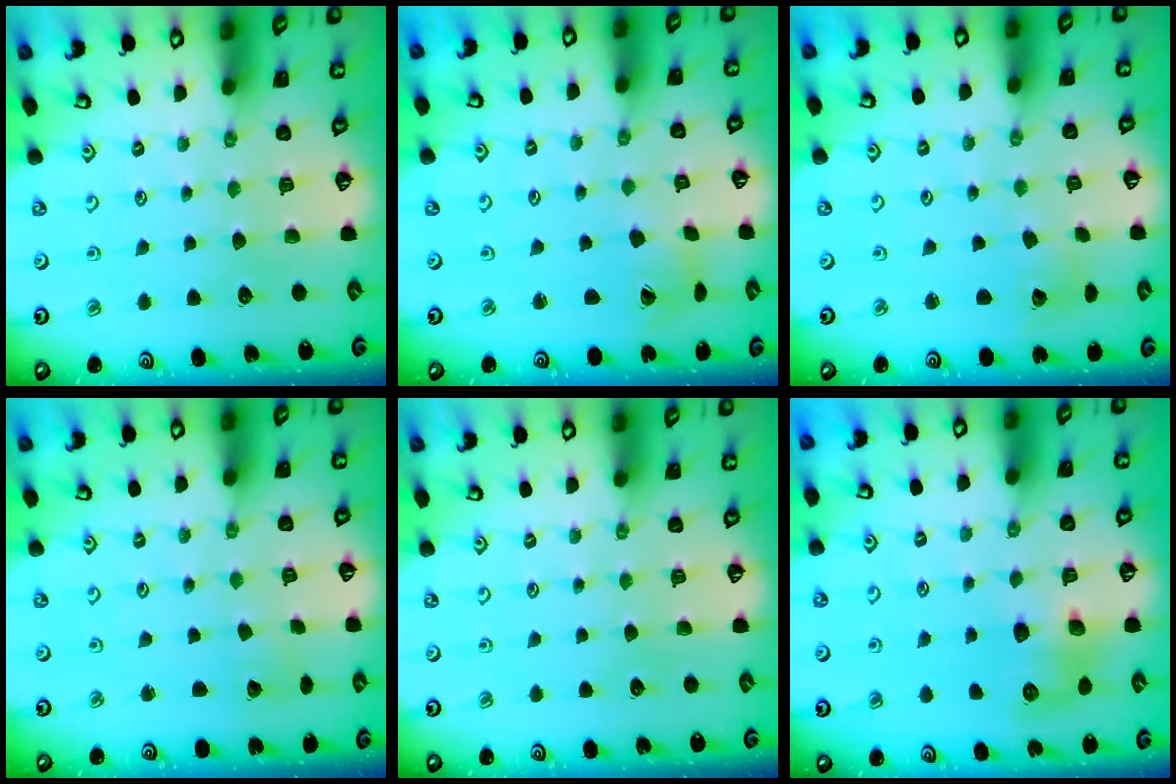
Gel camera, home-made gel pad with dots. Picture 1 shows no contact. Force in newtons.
{"total": 2.2, "press": 2.2, "slide": 0.4}
{"total": 2.2, "press": 2.2, "slide": 0.3}
{"total": 2.4, "press": 2.4, "slide": 0.2}
{"total": 0.0}
{"total": 8.0, "press": 8.0, "slide": 0.0}